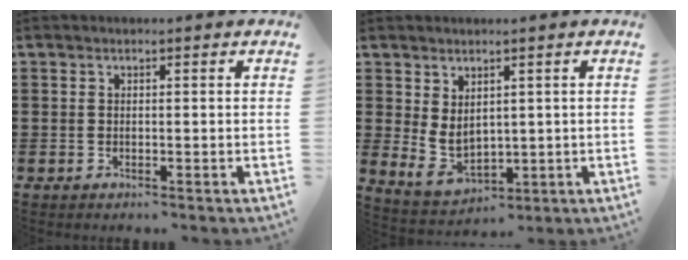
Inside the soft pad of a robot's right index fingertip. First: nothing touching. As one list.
[{"total": 4.3, "force": [1.5, 3.2, 2.6], "torque": [-0.073, -0.002, 0.027]}]